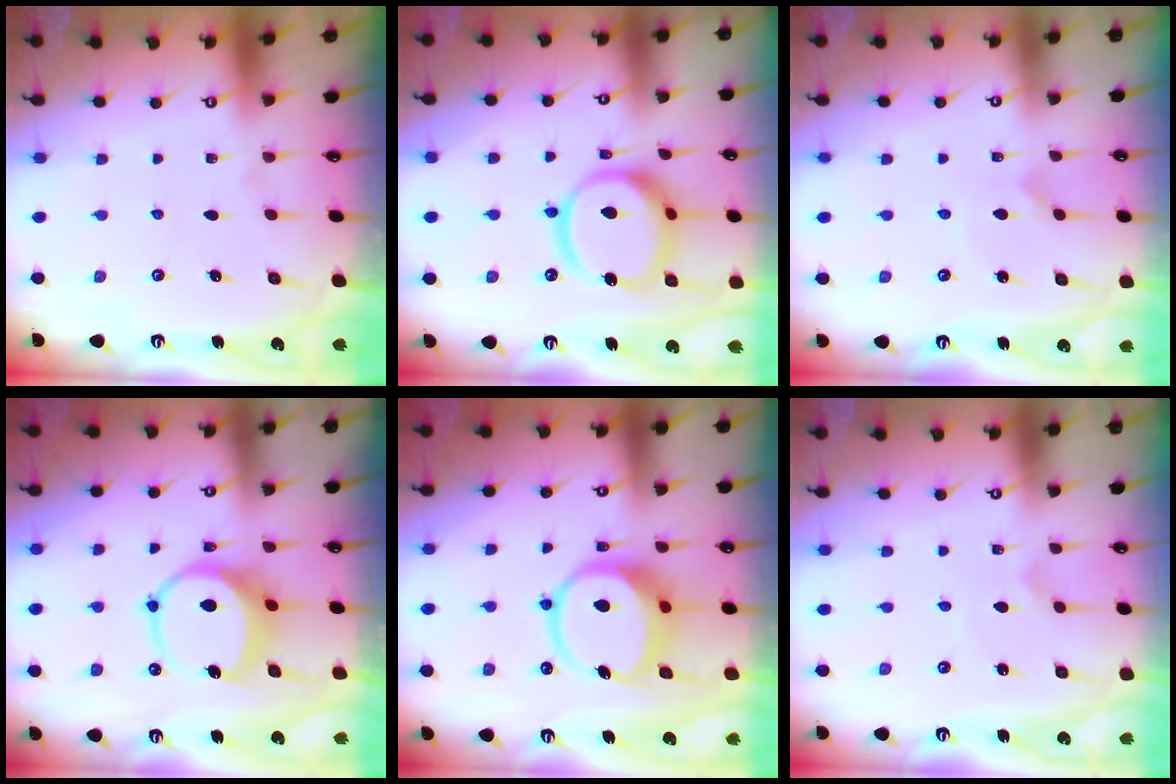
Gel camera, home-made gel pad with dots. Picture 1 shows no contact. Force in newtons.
{"total": 17.1, "press": 17.0, "slide": 2.2}
{"total": 2.9, "press": 2.8, "slide": 0.3}
{"total": 9.2, "press": 9.1, "slide": 1.1}
{"total": 12.1, "press": 12.0, "slide": 1.7}
{"total": 2.4, "press": 2.4, "slide": 0.2}